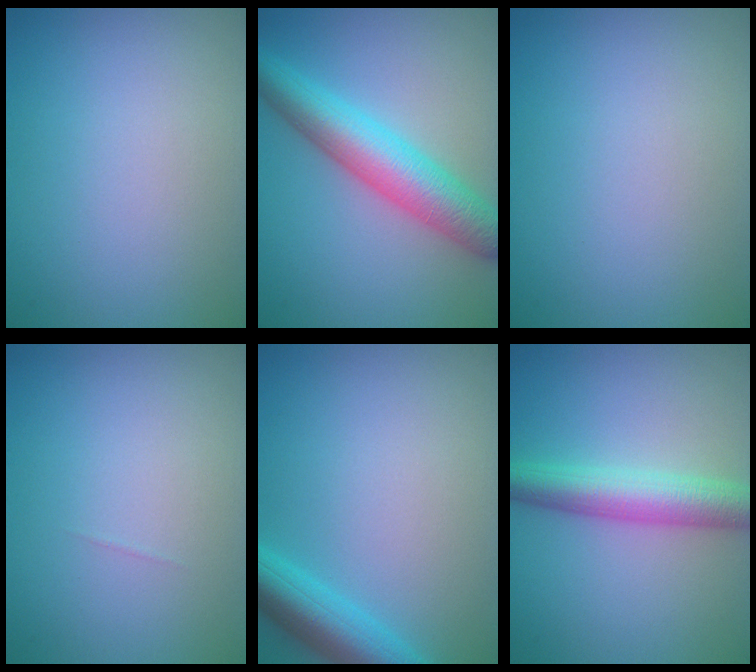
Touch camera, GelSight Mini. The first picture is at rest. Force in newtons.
{"total": 6.7, "press": 6.7, "slide": 0.2}
{"total": 0.0}
{"total": 0.0}
{"total": 4.7, "press": 4.7, "slide": 0.2}
{"total": 5.0, "press": 5.0, "slide": 0.1}